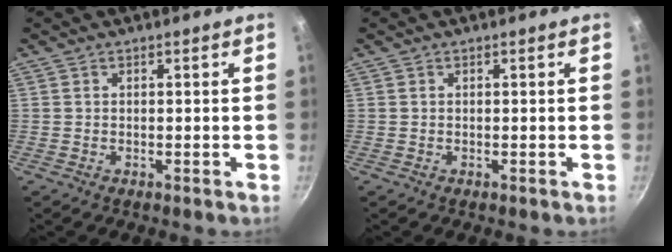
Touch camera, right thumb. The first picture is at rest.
{"total": 0.0}